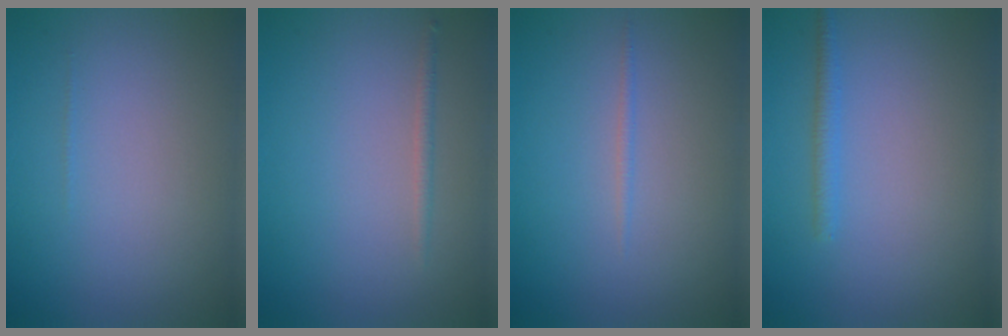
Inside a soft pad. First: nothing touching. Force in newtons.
{"total": 0.8, "press": 0.8, "slide": 0.0}
{"total": 0.6, "press": 0.6, "slide": 0.1}
{"total": 1.3, "press": 1.3, "slide": 0.1}